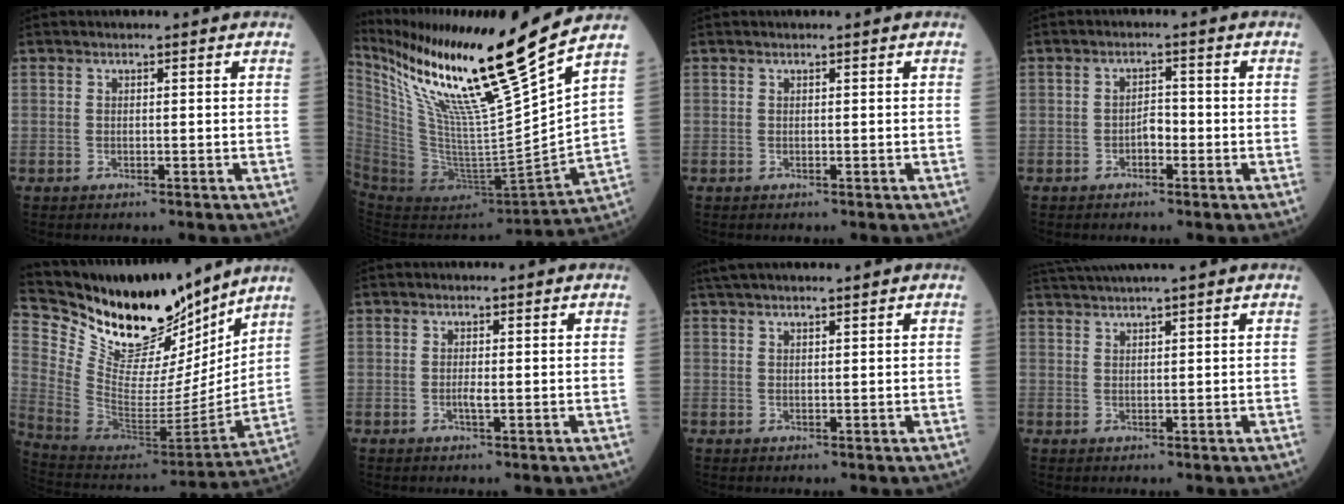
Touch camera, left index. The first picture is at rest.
{"total": 25.7, "force": [18.3, -1.6, 18.0], "torque": [-0.316, -0.052, 0.328]}
{"total": 0.0}
{"total": 2.1, "force": [-0.9, 1.1, 1.6], "torque": [-0.019, 0.006, -0.020]}
{"total": 22.2, "force": [19.1, 6.2, 9.6], "torque": [-0.171, -0.025, 0.331]}
{"total": 1.1, "force": [-0.2, 0.1, 1.0], "torque": [-0.020, -0.003, -0.004]}
{"total": 5.7, "force": [4.8, 0.2, 3.0], "torque": [-0.047, 0.033, 0.082]}
{"total": 5.8, "force": [5.1, -1.0, 2.7], "torque": [-0.043, 0.030, 0.086]}